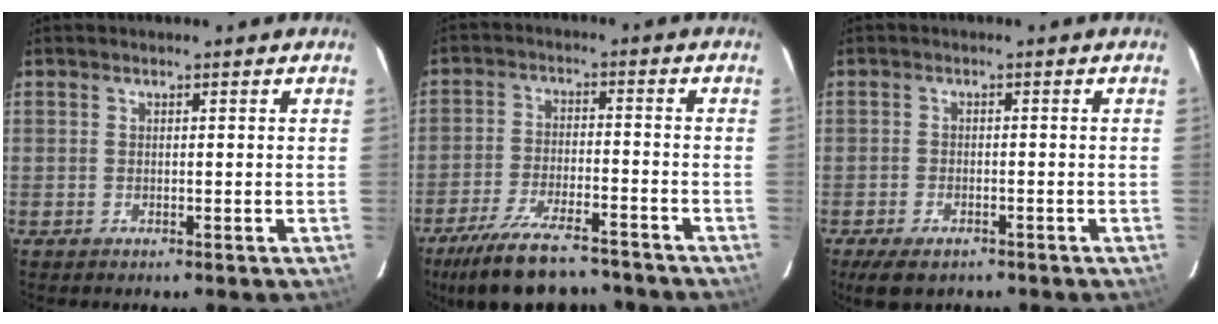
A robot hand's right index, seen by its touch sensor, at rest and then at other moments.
{"total": 16.8, "force": [-14.0, 5.0, 7.9], "torque": [-0.170, -0.017, -0.221]}
{"total": 5.5, "force": [-3.9, 2.6, 2.9], "torque": [-0.074, -0.016, -0.064]}